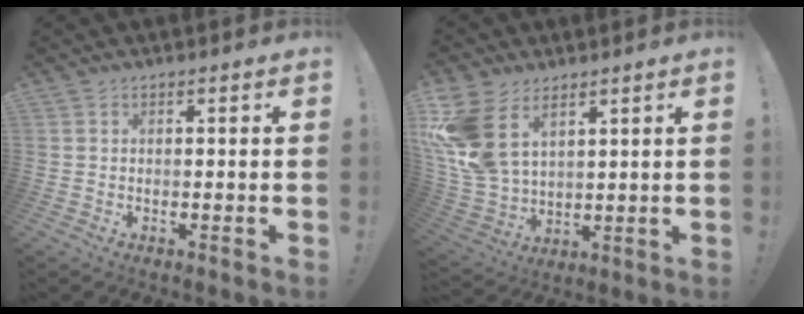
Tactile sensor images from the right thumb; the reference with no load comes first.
{"total": 14.8, "force": [6.6, 9.8, 8.9], "torque": [-0.198, -0.037, 0.128]}